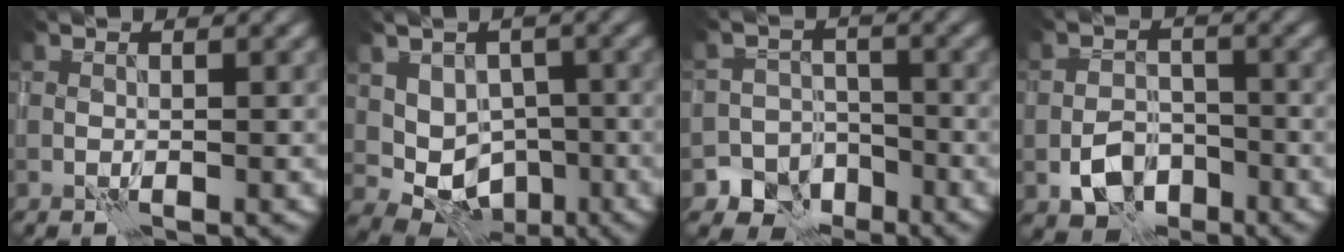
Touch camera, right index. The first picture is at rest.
{"total": 6.4, "force": [-0.6, 5.3, 3.4], "torque": [-0.041, -0.005, -0.005]}
{"total": 6.3, "force": [-4.2, 4.6, 0.5], "torque": [0.025, -0.008, -0.073]}
{"total": 3.9, "force": [-2.0, 2.8, 2.0], "torque": [-0.028, -0.002, -0.037]}